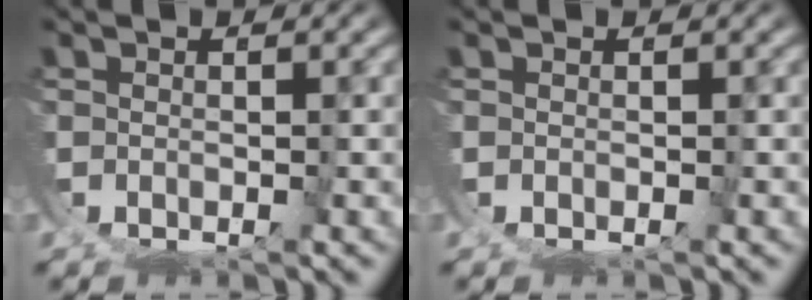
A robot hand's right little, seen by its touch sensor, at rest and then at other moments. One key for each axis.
{"total": 0.0}